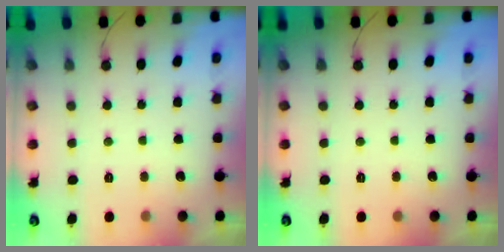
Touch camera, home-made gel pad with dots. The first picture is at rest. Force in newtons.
{"total": 0.0}